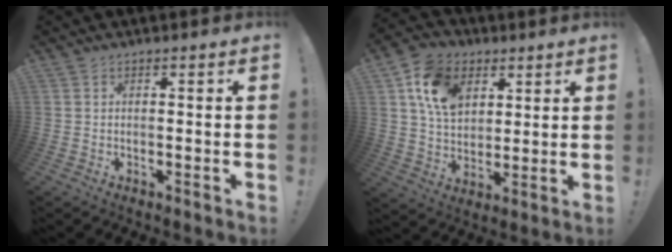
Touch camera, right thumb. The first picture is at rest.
{"total": 14.5, "force": [6.3, 10.6, 7.6], "torque": [-0.121, -0.014, 0.125]}